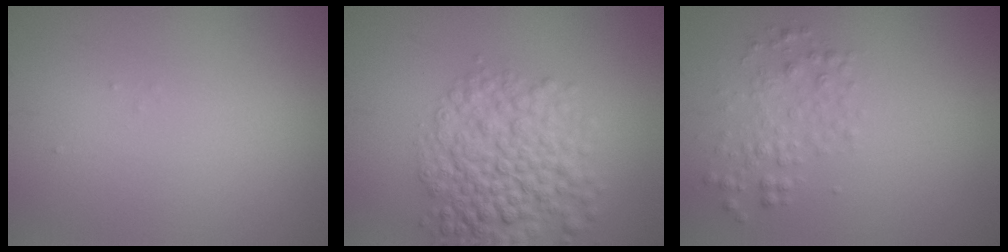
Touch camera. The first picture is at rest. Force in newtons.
{"total": 7.0, "press": 7.0, "slide": 0.2}
{"total": 2.2, "press": 2.2, "slide": 0.1}